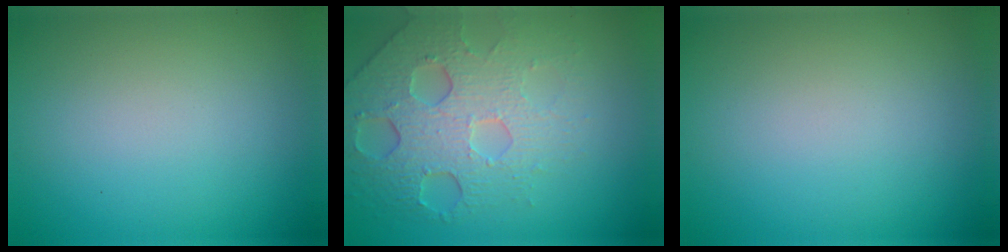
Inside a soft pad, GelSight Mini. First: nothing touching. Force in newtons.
{"total": 7.1, "press": 5.0, "slide": 5.0}
{"total": 0.0}